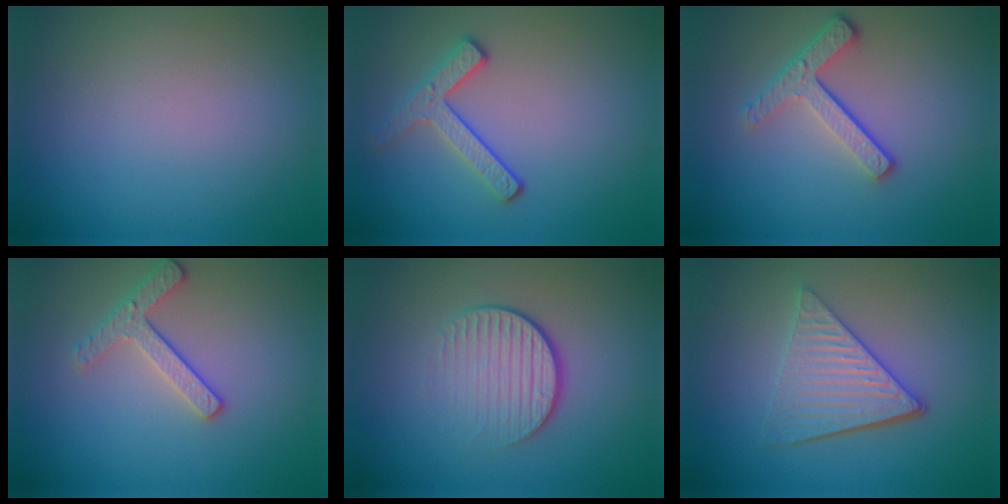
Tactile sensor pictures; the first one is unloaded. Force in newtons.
{"total": 2.7, "press": 2.3, "slide": 1.3}
{"total": 3.6, "press": 2.6, "slide": 2.5}
{"total": 2.4, "press": 2.3, "slide": 0.9}
{"total": 4.2, "press": 2.6, "slide": 3.2}
{"total": 4.5, "press": 3.5, "slide": 2.8}